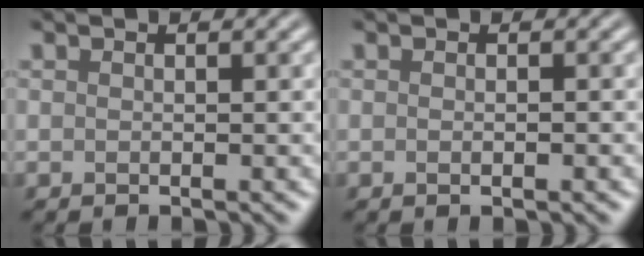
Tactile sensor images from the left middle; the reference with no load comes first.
{"total": 1.7, "force": [0.2, 0.9, 1.4], "torque": [0.002, 0.010, -0.013]}